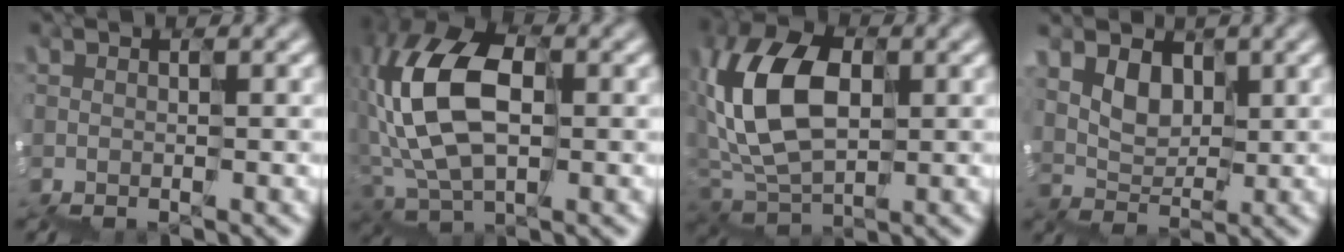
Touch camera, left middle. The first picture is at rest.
{"total": 8.1, "force": [0.7, 5.0, 6.2], "torque": [-0.166, 0.030, 0.004]}
{"total": 7.1, "force": [1.5, 5.1, 4.7], "torque": [-0.134, 0.025, 0.024]}
{"total": 2.3, "force": [1.6, 1.2, -1.0], "torque": [0.000, 0.009, 0.034]}